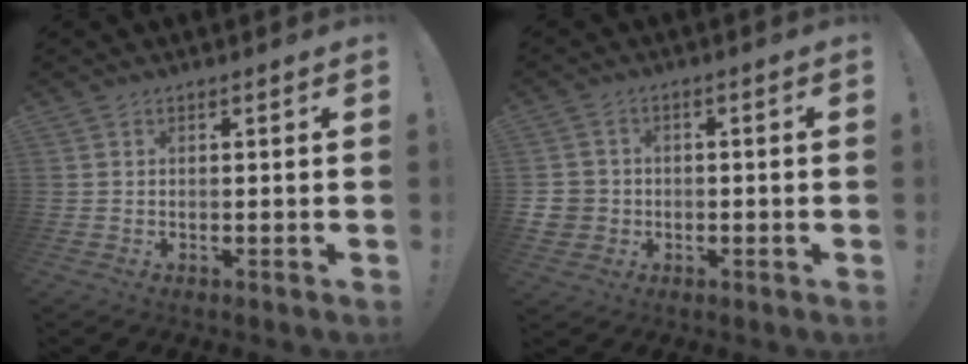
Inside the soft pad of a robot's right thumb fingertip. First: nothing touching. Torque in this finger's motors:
{"motor_torque": [0.04, 0.09, 0.09, -0.20, -0.01]}